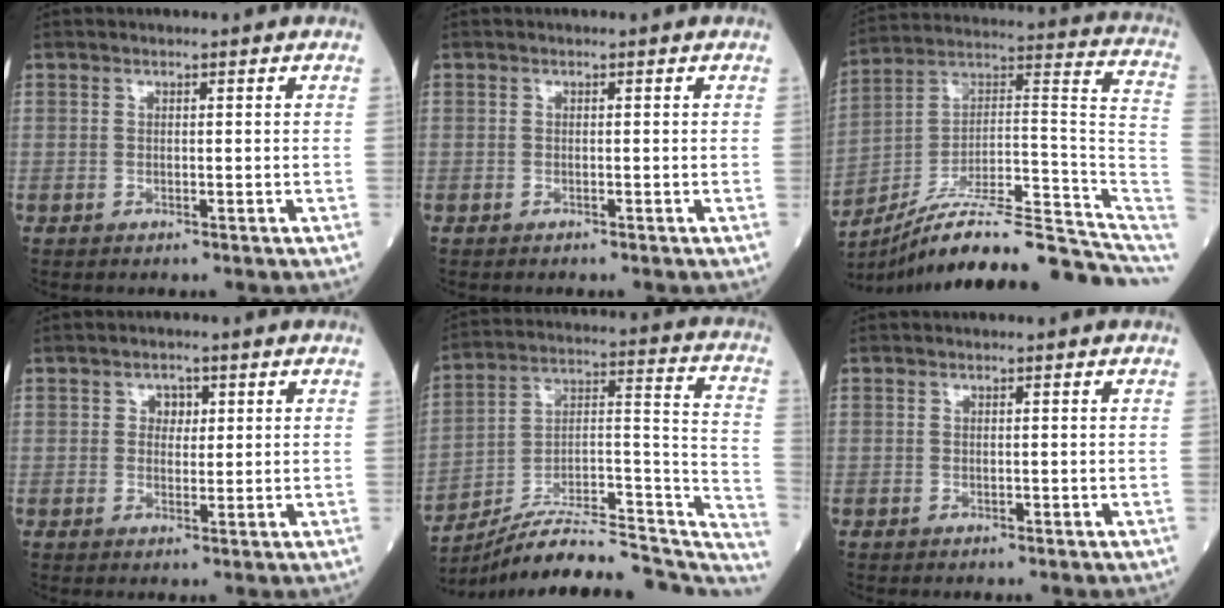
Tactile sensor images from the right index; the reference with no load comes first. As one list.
[{"total": 0.0}, {"total": 23.3, "force": [-19.5, 3.1, 12.5], "torque": [-0.121, 0.052, -0.295]}, {"total": 2.2, "force": [0.7, 1.7, 1.3], "torque": [-0.013, 0.002, 0.009]}, {"total": 23.2, "force": [-20.6, 5.3, 9.3], "torque": [-0.101, 0.061, -0.307]}, {"total": 0.0}]